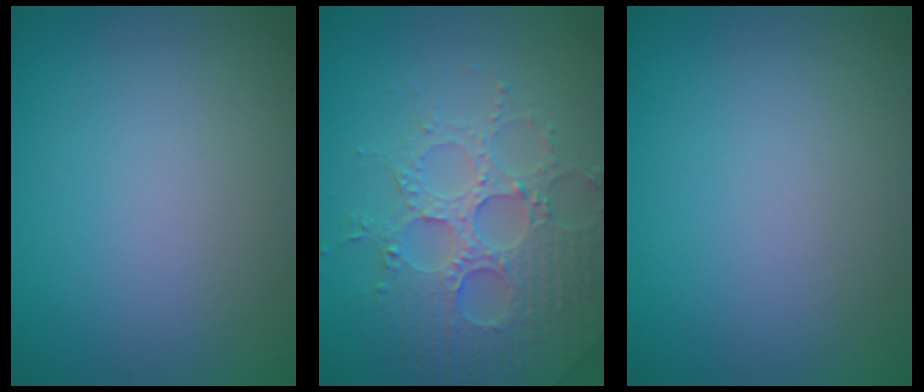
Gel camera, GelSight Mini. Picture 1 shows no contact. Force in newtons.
{"total": 4.7, "press": 4.7, "slide": 0.7}
{"total": 0.0}